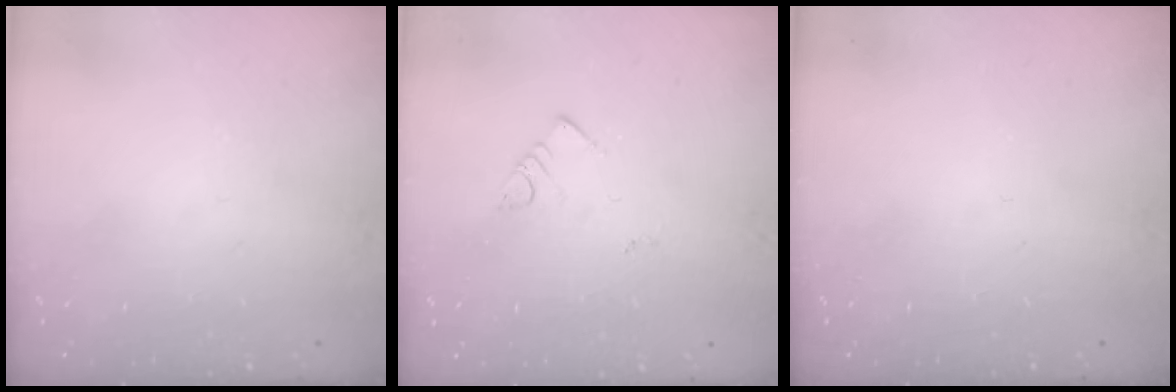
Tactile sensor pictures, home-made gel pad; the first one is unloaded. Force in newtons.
{"total": 2.7, "press": 2.7, "slide": 0.6}
{"total": 0.0}